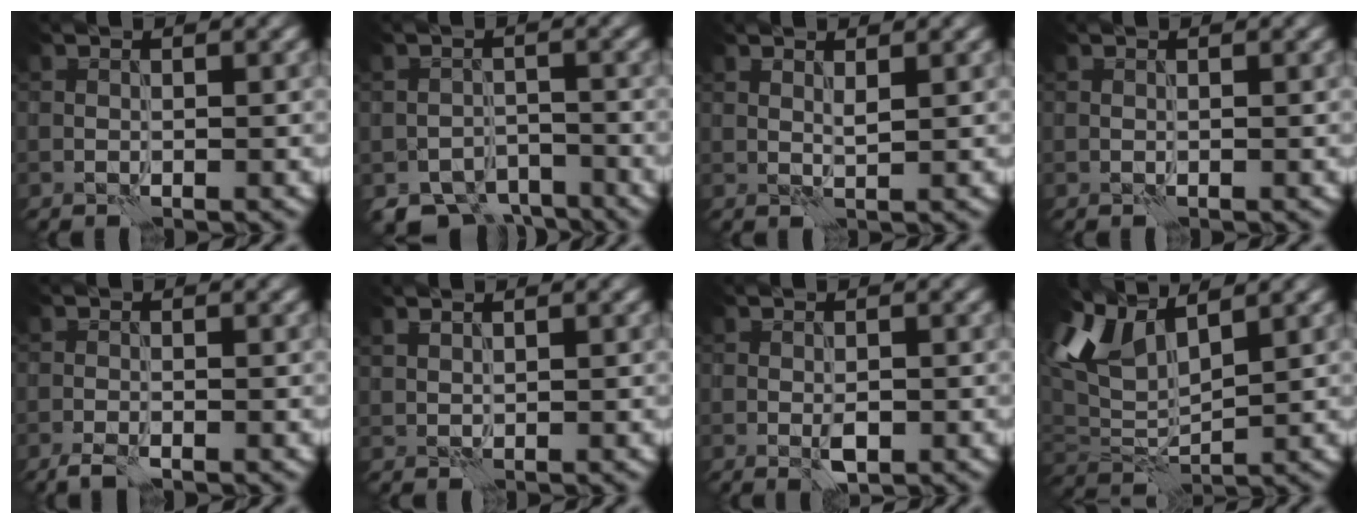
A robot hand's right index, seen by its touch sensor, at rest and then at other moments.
{"total": 5.3, "force": [-4.4, 2.5, 1.6], "torque": [-0.014, -0.011, -0.075]}
{"total": 0.7, "force": [0.4, 0.0, 0.5], "torque": [-0.012, -0.004, 0.008]}
{"total": 0.0}
{"total": 1.7, "force": [-1.2, 0.3, 1.1], "torque": [-0.023, -0.003, -0.027]}
{"total": 0.6, "force": [0.6, 0.1, 0.2], "torque": [-0.011, 0.002, 0.014]}
{"total": 1.6, "force": [-0.5, 0.7, 1.4], "torque": [-0.023, 0.001, -0.010]}
{"total": 5.8, "force": [3.4, 2.8, 3.8], "torque": [-0.097, 0.006, 0.062]}